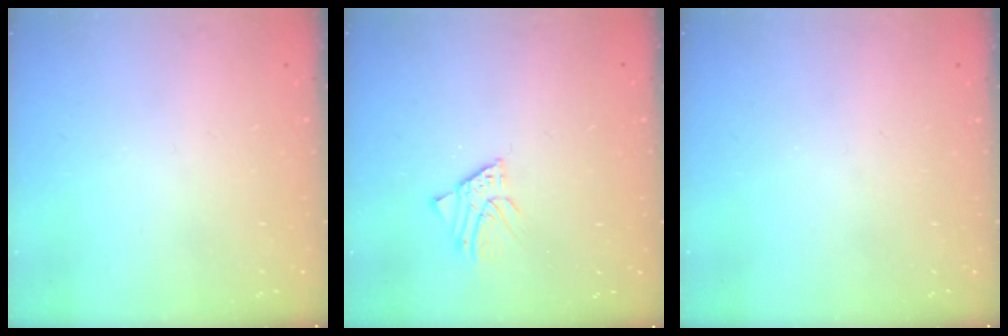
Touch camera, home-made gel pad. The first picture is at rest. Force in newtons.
{"total": 1.4, "press": 1.4, "slide": 0.0}
{"total": 0.0}